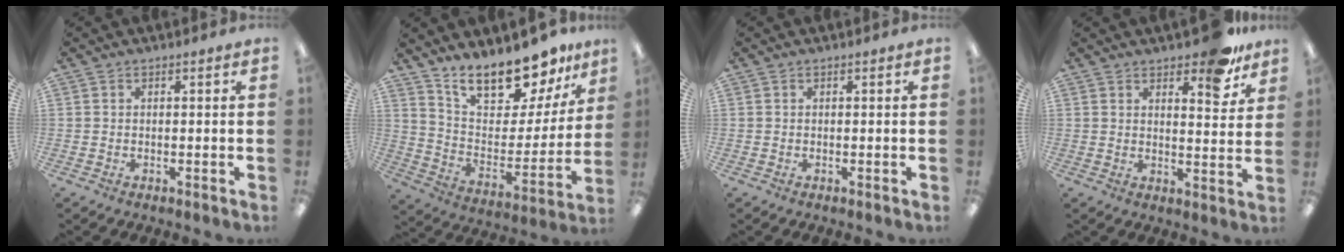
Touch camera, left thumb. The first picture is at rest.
{"total": 18.2, "force": [15.5, 6.3, 7.1], "torque": [-0.123, -0.116, 0.273]}
{"total": 0.0}
{"total": 9.6, "force": [7.1, 3.6, 5.4], "torque": [-0.060, -0.043, 0.118]}